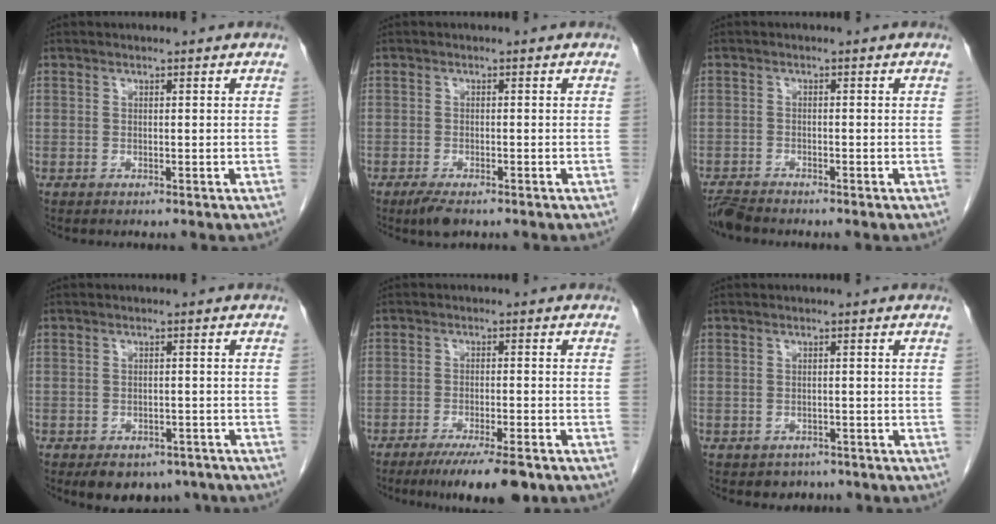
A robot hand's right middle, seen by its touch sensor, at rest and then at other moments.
{"total": 3.3, "force": [-2.3, 0.9, 2.1], "torque": [-0.043, -0.007, -0.038]}
{"total": 3.4, "force": [-3.3, 0.3, 1.0], "torque": [-0.017, -0.015, -0.061]}
{"total": 7.5, "force": [-5.5, 4.3, 2.8], "torque": [-0.031, 0.006, -0.071]}
{"total": 9.2, "force": [-6.8, 1.1, 6.2], "torque": [-0.091, -0.019, -0.102]}
{"total": 2.6, "force": [-2.0, 1.7, 0.2], "torque": [-0.013, 0.003, -0.025]}